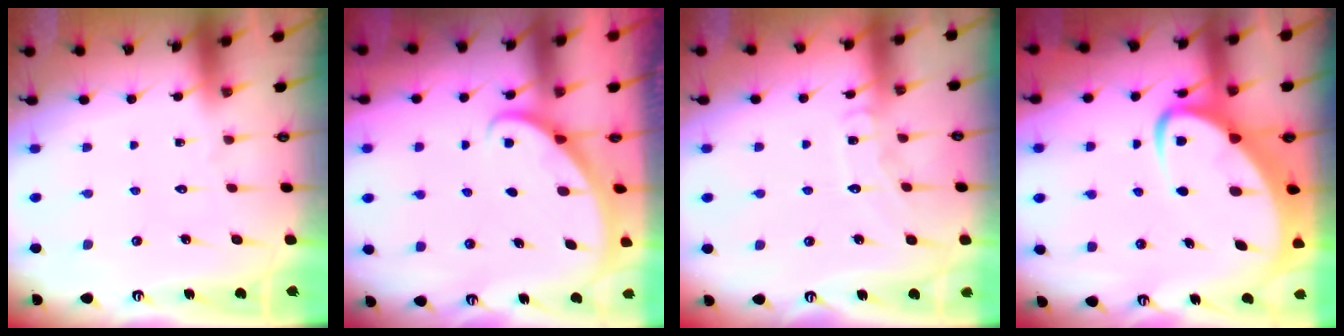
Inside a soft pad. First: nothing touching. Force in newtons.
{"total": 1.9, "press": 1.9, "slide": 0.1}
{"total": 7.5, "press": 7.5, "slide": 0.6}
{"total": 7.3, "press": 7.3, "slide": 0.7}